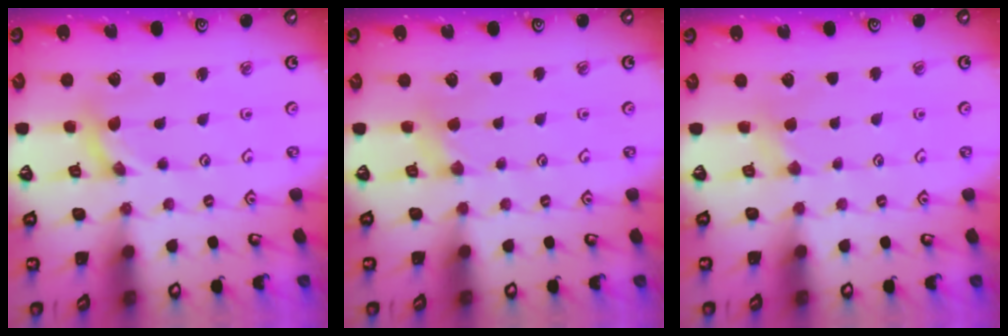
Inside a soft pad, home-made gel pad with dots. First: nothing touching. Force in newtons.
{"total": 2.8, "press": 2.7, "slide": 0.6}
{"total": 2.4, "press": 2.3, "slide": 0.3}